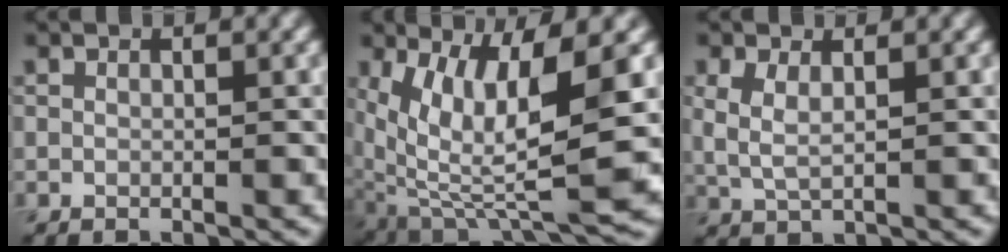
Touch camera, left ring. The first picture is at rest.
{"total": 10.4, "force": [2.4, 3.8, 9.3], "torque": [-0.178, -0.031, 0.058]}
{"total": 2.4, "force": [0.6, 1.1, 2.0], "torque": [-0.052, -0.002, 0.014]}